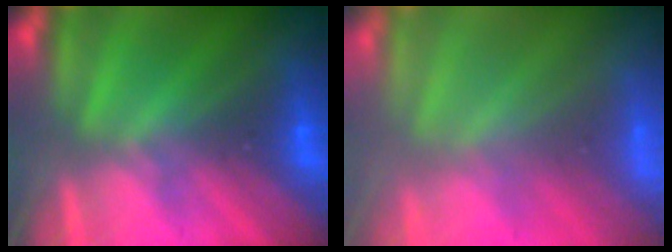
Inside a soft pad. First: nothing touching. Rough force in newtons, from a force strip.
{"total": 9.1}